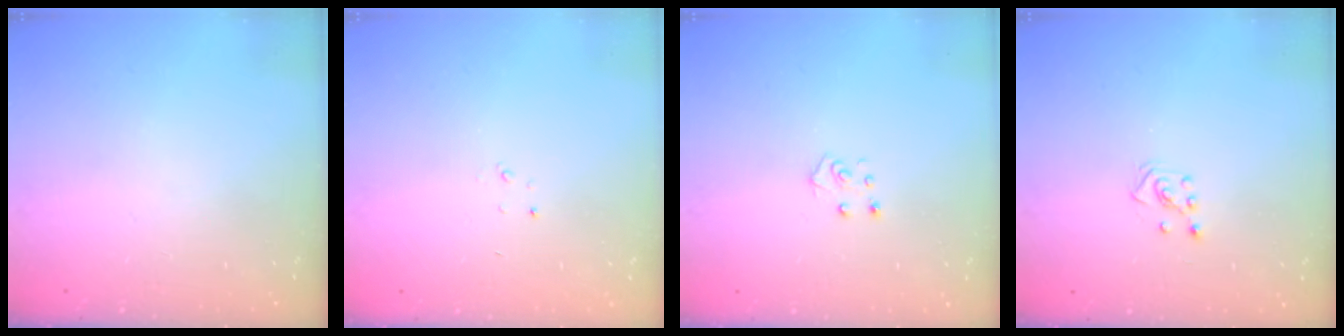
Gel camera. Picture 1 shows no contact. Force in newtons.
{"total": 1.5, "press": 1.5, "slide": 0.2}
{"total": 4.7, "press": 4.7, "slide": 0.4}
{"total": 2.6, "press": 2.5, "slide": 0.6}